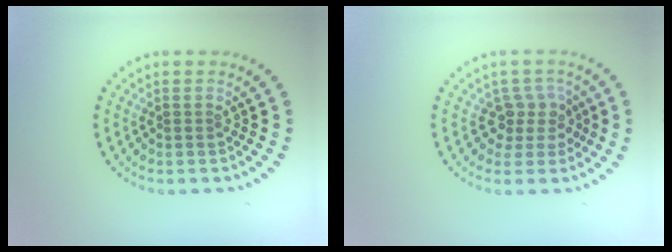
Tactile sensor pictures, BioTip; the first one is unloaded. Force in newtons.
{"total": 2.6, "press": 2.0, "slide": 1.6}